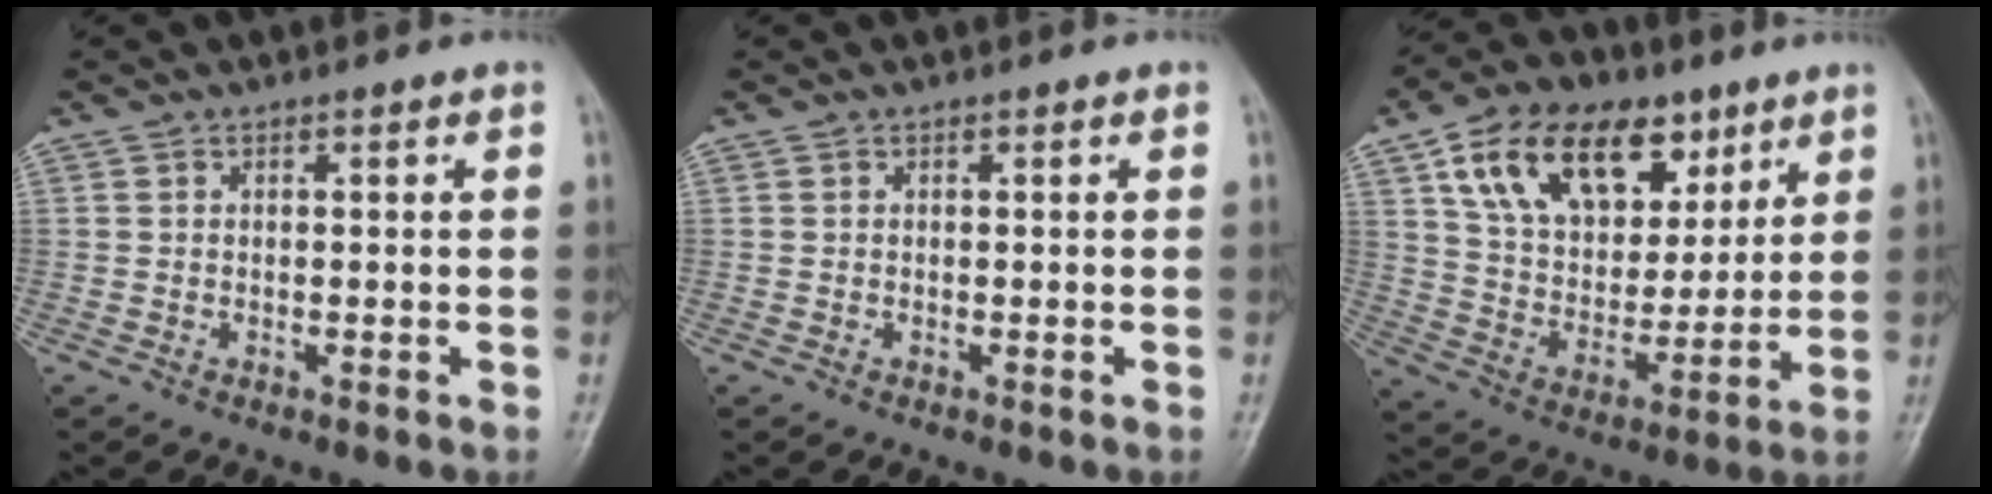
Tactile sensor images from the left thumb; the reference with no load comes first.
{"total": 0.0}
{"total": 20.3, "force": [10.1, 12.9, 12.0], "torque": [-0.160, -0.026, 0.175]}